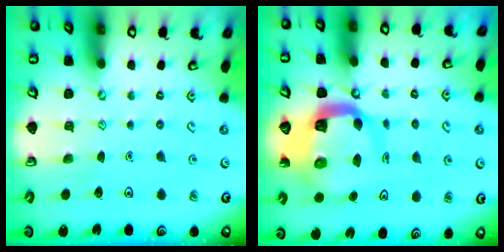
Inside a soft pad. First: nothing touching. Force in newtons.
{"total": 11.3, "press": 11.2, "slide": 1.5}